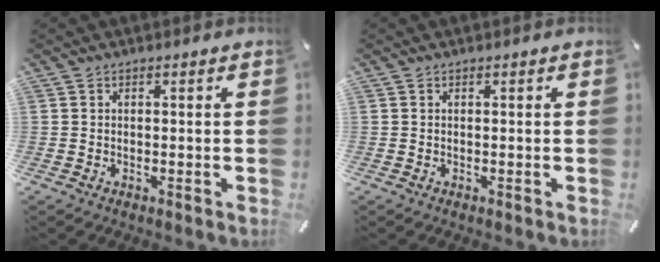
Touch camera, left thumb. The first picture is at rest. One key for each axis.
{"total": 0.0}